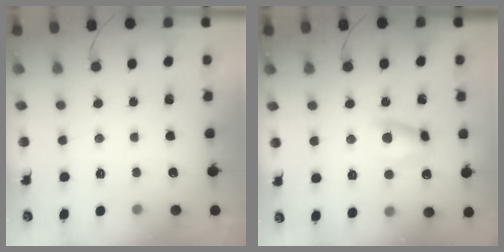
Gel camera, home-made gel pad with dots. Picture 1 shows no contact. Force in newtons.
{"total": 6.7, "press": 6.7, "slide": 0.2}